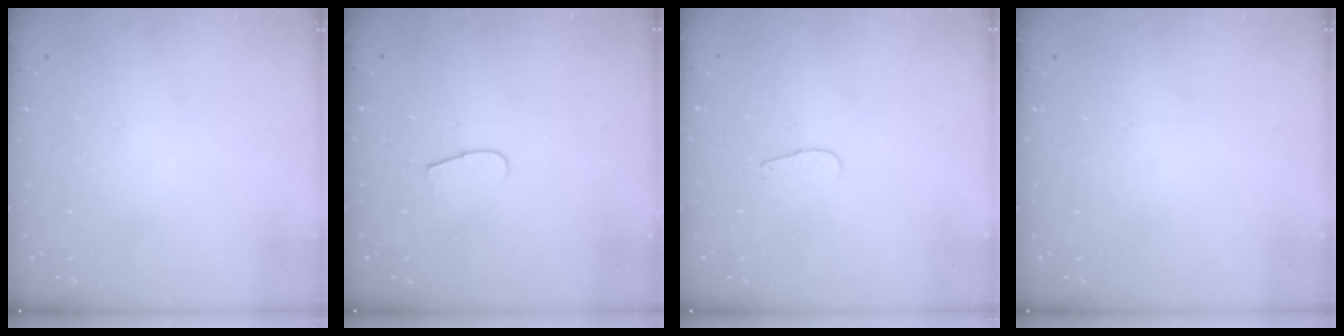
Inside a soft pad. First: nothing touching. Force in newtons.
{"total": 5.9, "press": 5.9, "slide": 0.6}
{"total": 2.8, "press": 2.8, "slide": 0.2}
{"total": 0.0}